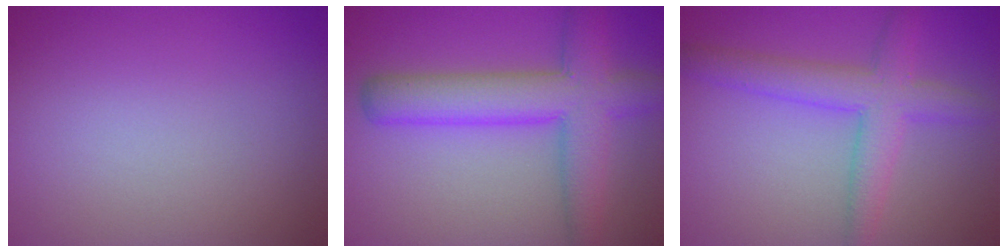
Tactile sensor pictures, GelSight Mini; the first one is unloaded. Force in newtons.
{"total": 6.8, "press": 6.8, "slide": 0.3}
{"total": 4.6, "press": 4.6, "slide": 0.2}